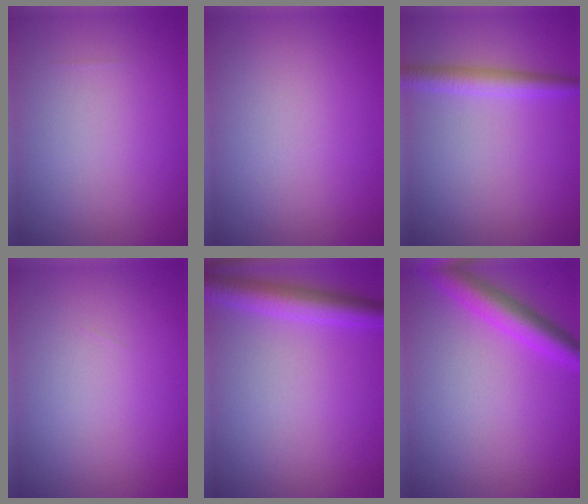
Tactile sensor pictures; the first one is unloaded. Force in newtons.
{"total": 0.0}
{"total": 2.6, "press": 2.6, "slide": 0.0}
{"total": 0.0}
{"total": 4.2, "press": 4.2, "slide": 0.2}
{"total": 4.1, "press": 4.1, "slide": 0.2}